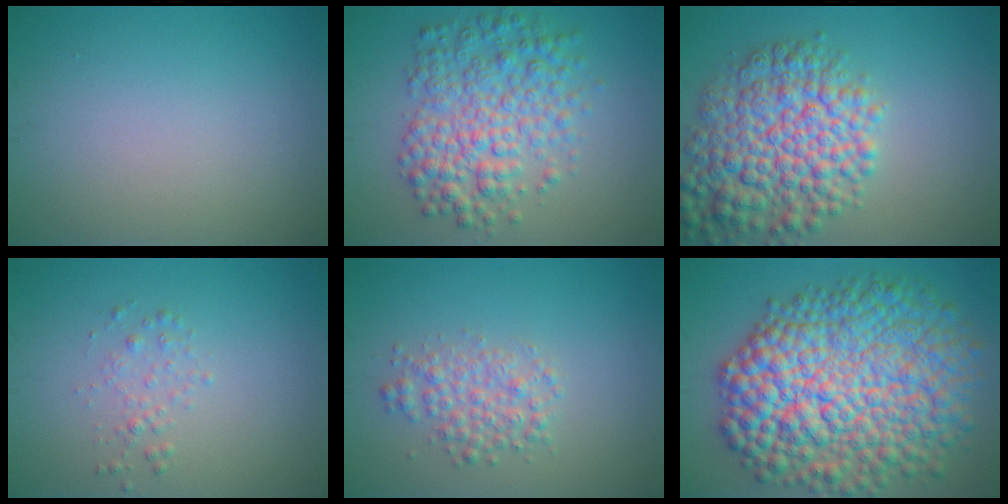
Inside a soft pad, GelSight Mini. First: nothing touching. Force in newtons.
{"total": 6.5, "press": 6.5, "slide": 0.1}
{"total": 8.8, "press": 8.8, "slide": 0.3}
{"total": 1.3, "press": 1.3, "slide": 0.0}
{"total": 2.8, "press": 2.8, "slide": 0.1}
{"total": 14.7, "press": 14.7, "slide": 0.1}